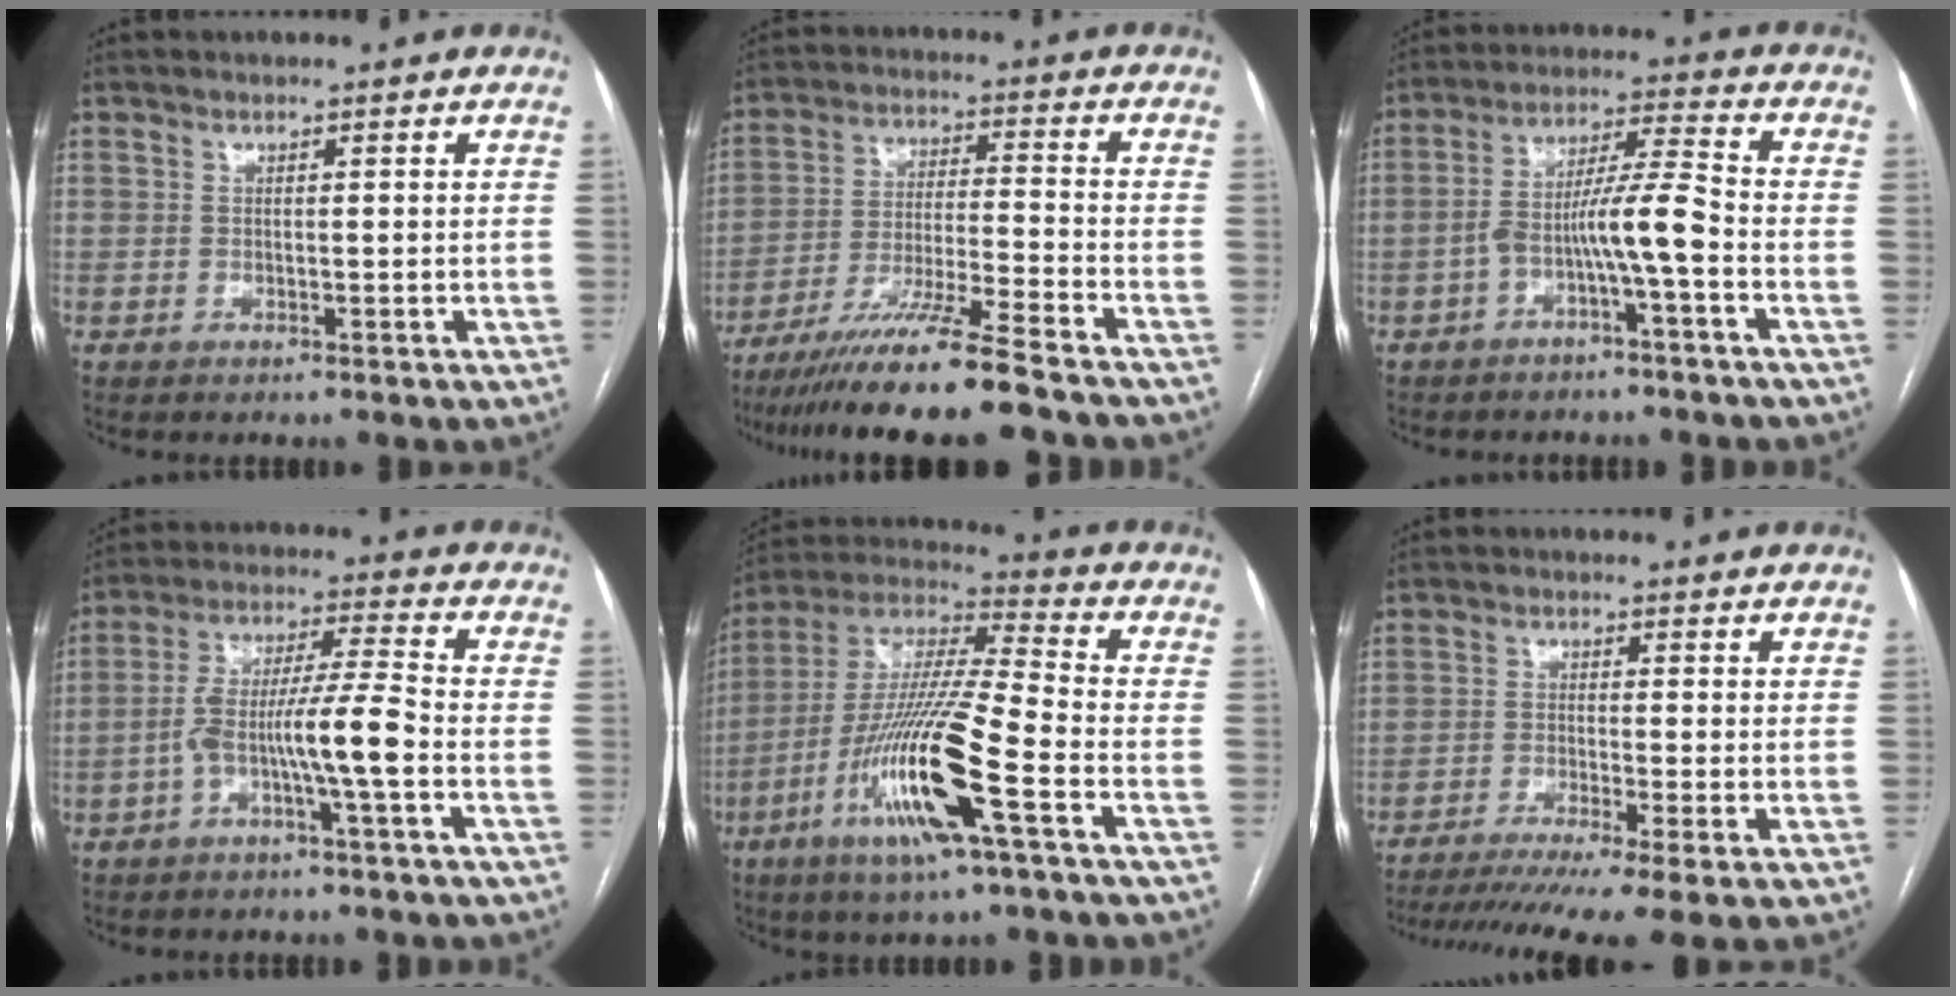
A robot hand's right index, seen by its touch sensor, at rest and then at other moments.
{"total": 13.8, "force": [-11.2, -1.4, 7.9], "torque": [-0.131, -0.029, -0.189]}
{"total": 7.9, "force": [-3.0, -0.1, 7.3], "torque": [-0.133, 0.026, -0.051]}
{"total": 9.4, "force": [-3.2, -0.2, 8.9], "torque": [-0.168, 0.021, -0.058]}
{"total": 18.5, "force": [-7.5, 0.8, 16.9], "torque": [-0.354, -0.022, -0.145]}
{"total": 12.6, "force": [-9.6, -0.6, 8.1], "torque": [-0.126, -0.028, -0.150]}